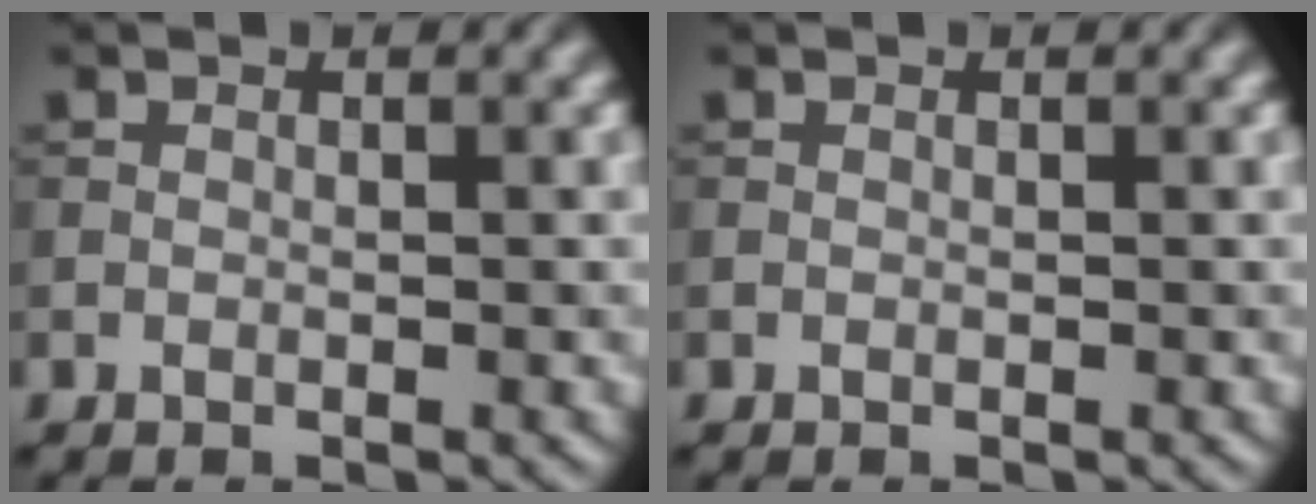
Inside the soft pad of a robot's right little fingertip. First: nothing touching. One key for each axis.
{"total": 0.0}